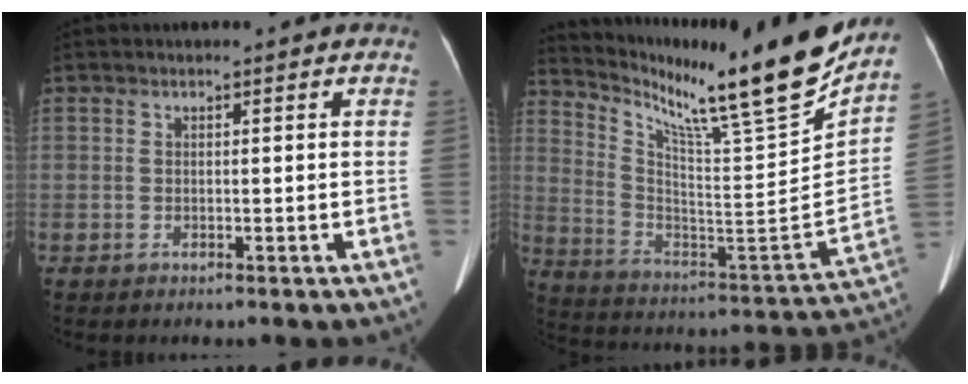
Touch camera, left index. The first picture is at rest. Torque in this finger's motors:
{"motor_torque": [-0.38, -1.07, 0.28, 0.07]}